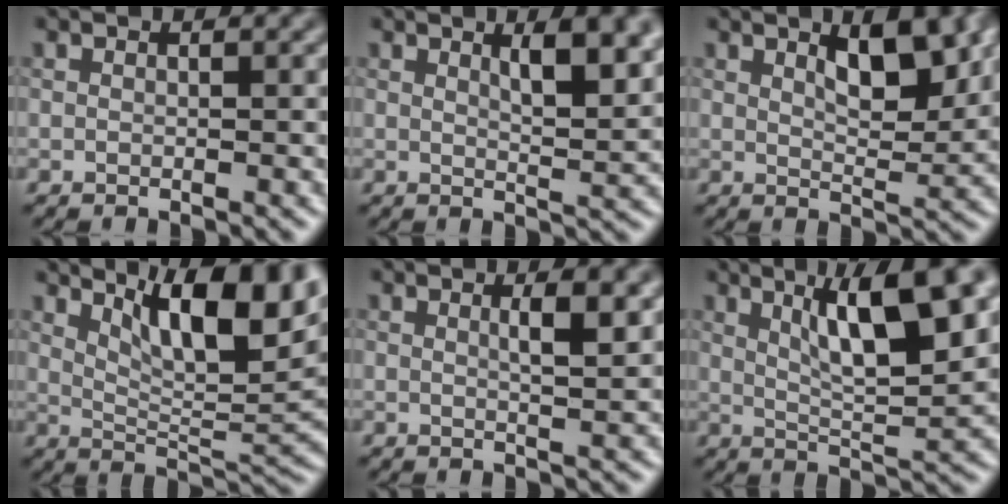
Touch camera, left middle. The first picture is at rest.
{"total": 5.4, "force": [2.3, 1.7, 4.5], "torque": [-0.057, 0.002, 0.032]}
{"total": 4.9, "force": [2.3, 1.7, 4.0], "torque": [-0.068, -0.003, 0.035]}
{"total": 10.6, "force": [5.5, 2.9, 8.5], "torque": [-0.129, 0.002, 0.096]}
{"total": 2.9, "force": [0.9, 0.7, 2.7], "torque": [-0.035, 0.002, 0.011]}
{"total": 9.2, "force": [3.6, 2.3, 8.1], "torque": [-0.121, 0.004, 0.060]}